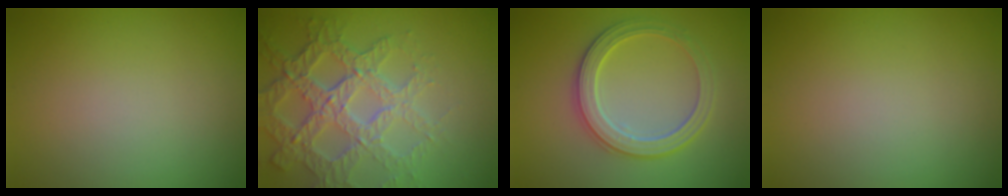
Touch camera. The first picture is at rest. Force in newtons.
{"total": 6.4, "press": 5.1, "slide": 3.8}
{"total": 3.4, "press": 3.4, "slide": 0.7}
{"total": 0.0}